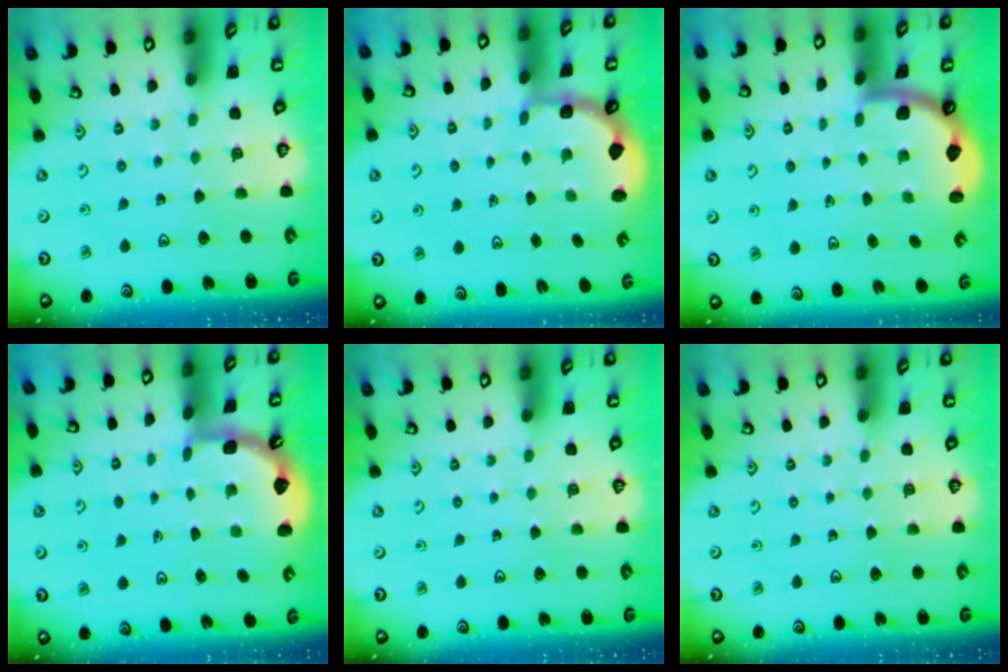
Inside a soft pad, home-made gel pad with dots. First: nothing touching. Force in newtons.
{"total": 2.7, "press": 2.0, "slide": 1.8}
{"total": 1.6, "press": 1.6, "slide": 0.1}
{"total": 2.0, "press": 2.0, "slide": 0.2}
{"total": 0.0}
{"total": 0.0}